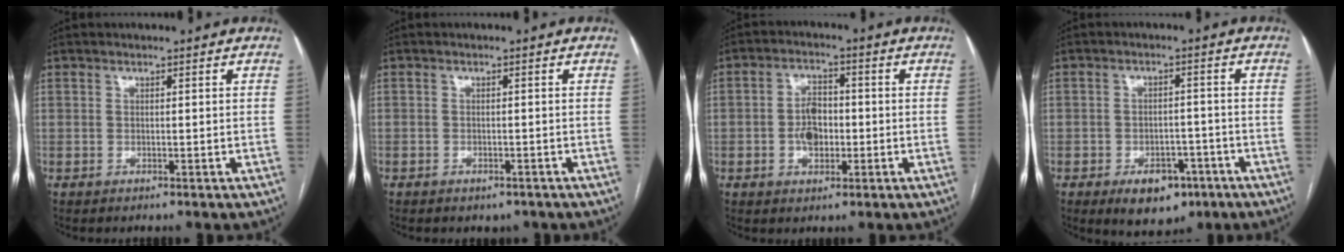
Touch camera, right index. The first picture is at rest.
{"total": 2.2, "force": [-1.6, 1.3, 0.6], "torque": [-0.007, 0.001, -0.016]}
{"total": 5.4, "force": [-0.9, 3.4, 4.1], "torque": [-0.078, 0.012, -0.014]}
{"total": 7.4, "force": [-4.2, 4.4, 4.2], "torque": [-0.055, 0.003, -0.055]}